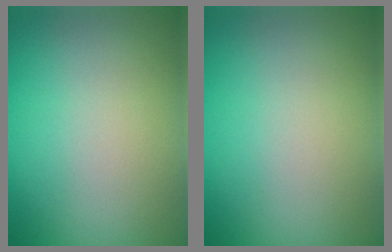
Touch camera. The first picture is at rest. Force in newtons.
{"total": 0.0}